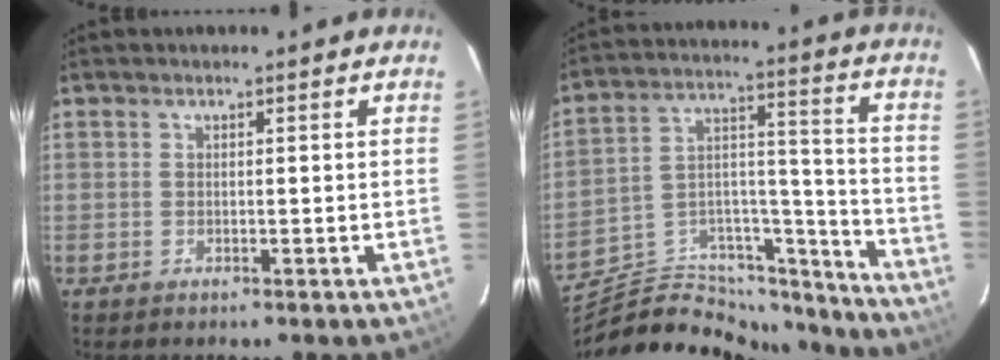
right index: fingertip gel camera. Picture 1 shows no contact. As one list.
[{"total": 21.7, "force": [-17.9, 10.3, 6.8], "torque": [-0.125, 0.073, -0.257]}]